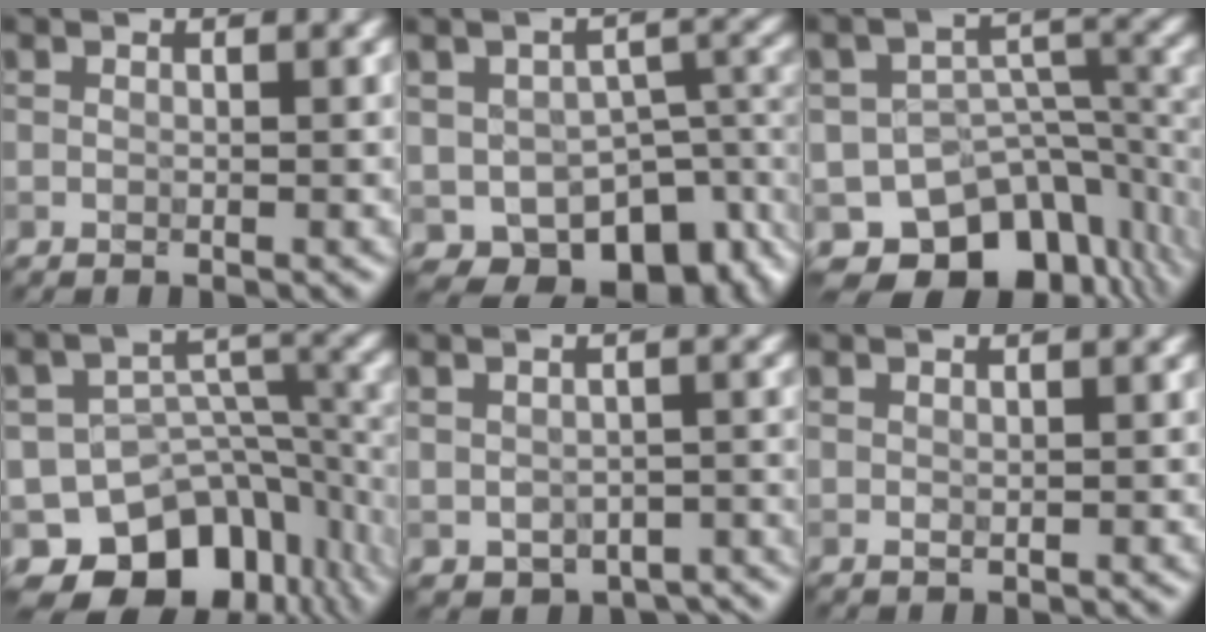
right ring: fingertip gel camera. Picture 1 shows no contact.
{"total": 9.7, "force": [-4.5, 6.3, 5.8], "torque": [-0.087, -0.031, -0.046]}
{"total": 11.0, "force": [-8.1, 6.4, 4.0], "torque": [-0.045, -0.004, -0.110]}
{"total": 11.9, "force": [-8.6, 6.9, 4.6], "torque": [-0.062, 0.005, -0.117]}
{"total": 3.4, "force": [-2.2, 2.2, 1.5], "torque": [-0.015, -0.019, -0.020]}
{"total": 0.7, "force": [0.6, 0.1, 0.0], "torque": [-0.005, -0.002, 0.010]}